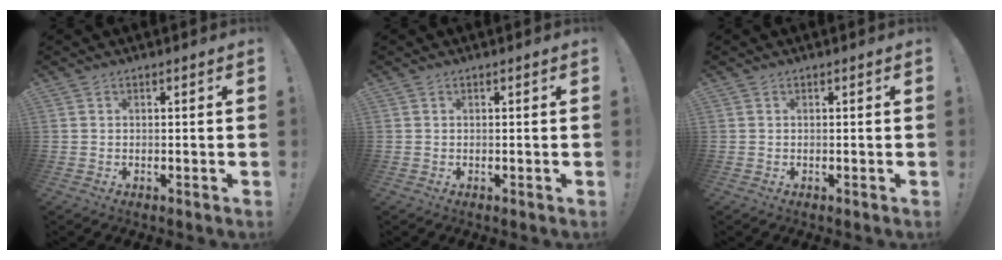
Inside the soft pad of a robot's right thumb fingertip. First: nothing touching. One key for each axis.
{"total": 0.0}
{"total": 0.0}